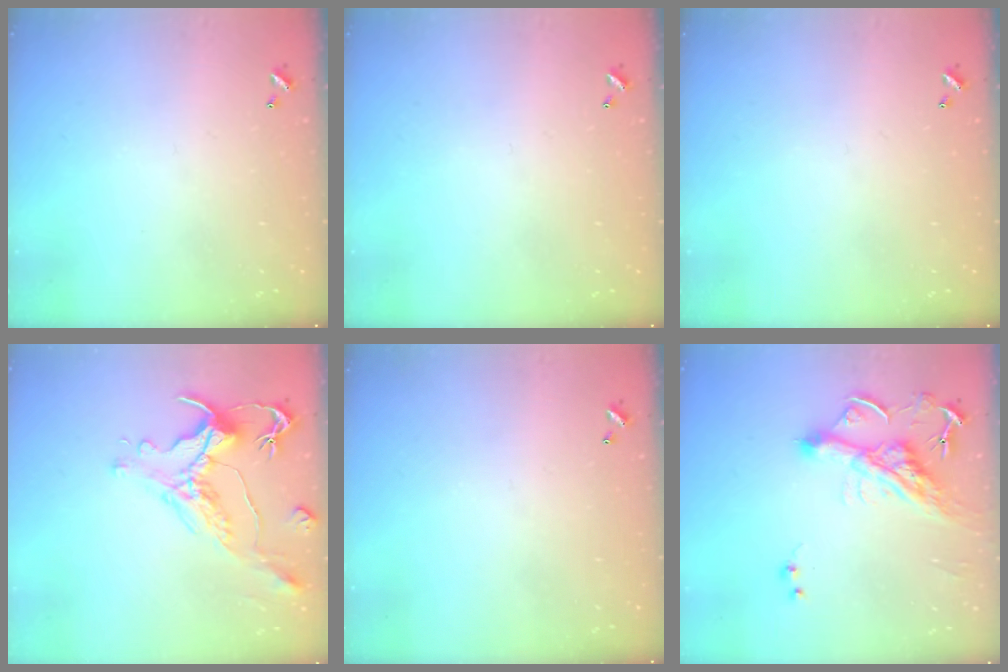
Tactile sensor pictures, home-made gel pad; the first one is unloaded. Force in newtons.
{"total": 0.0}
{"total": 0.0}
{"total": 1.6, "press": 0.9, "slide": 1.3}
{"total": 0.0}
{"total": 9.2, "press": 9.2, "slide": 1.3}